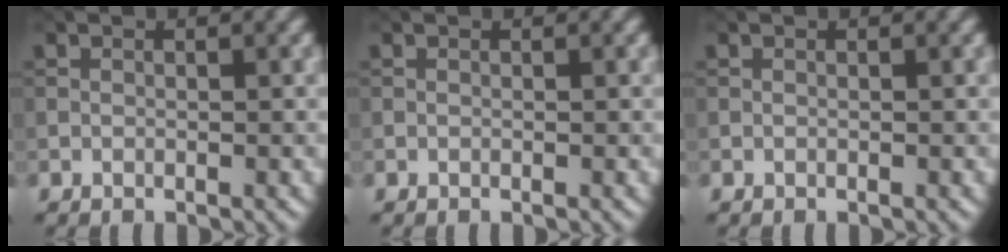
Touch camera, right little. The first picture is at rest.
{"total": 0.0}
{"total": 0.0}